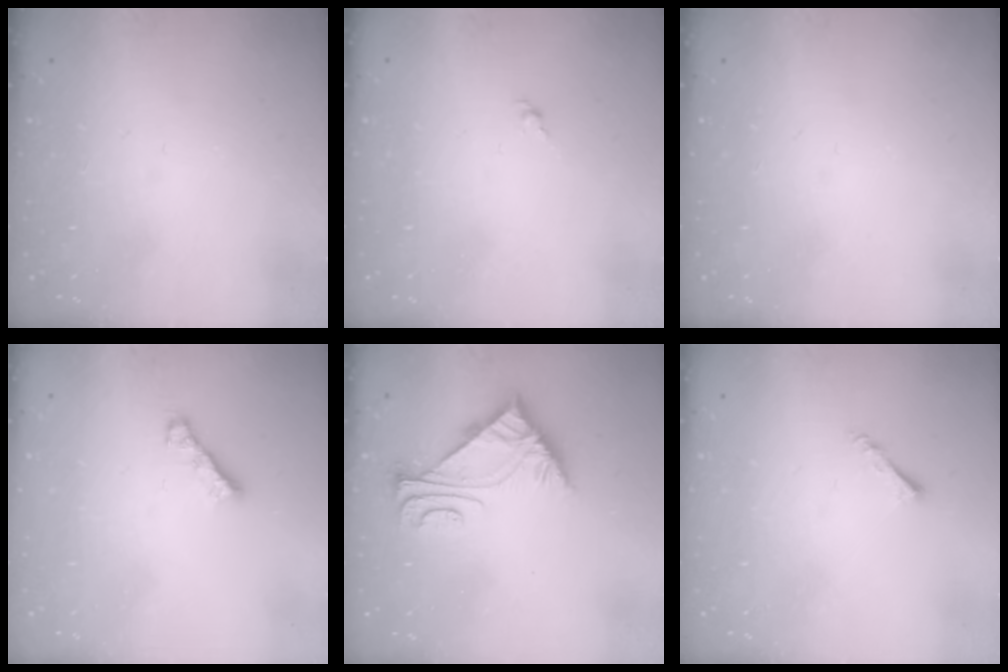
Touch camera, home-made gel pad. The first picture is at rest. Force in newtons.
{"total": 1.4, "press": 1.2, "slide": 0.6}
{"total": 0.0}
{"total": 1.9, "press": 1.8, "slide": 0.6}
{"total": 5.8, "press": 5.7, "slide": 0.6}
{"total": 1.6, "press": 1.6, "slide": 0.3}